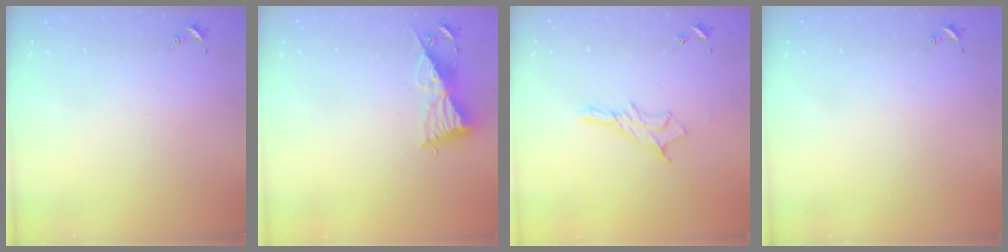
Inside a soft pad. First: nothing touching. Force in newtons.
{"total": 9.6, "press": 9.5, "slide": 0.6}
{"total": 10.4, "press": 10.3, "slide": 0.7}
{"total": 0.0}